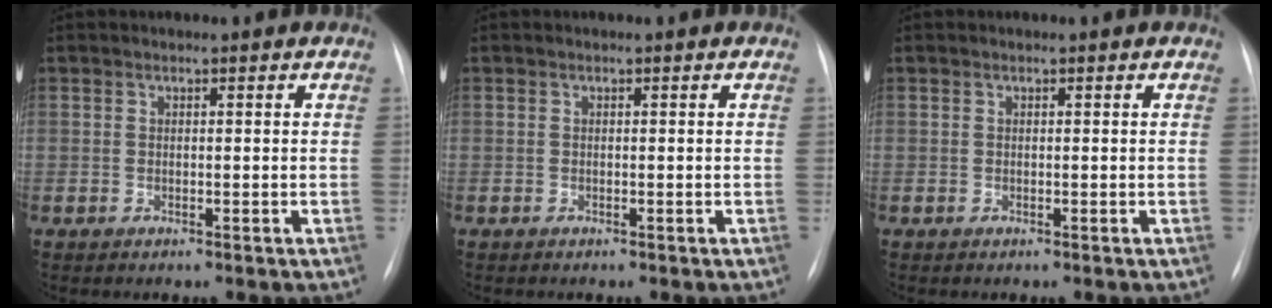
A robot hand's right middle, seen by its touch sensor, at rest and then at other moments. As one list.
[{"total": 0.0}, {"total": 0.0}]